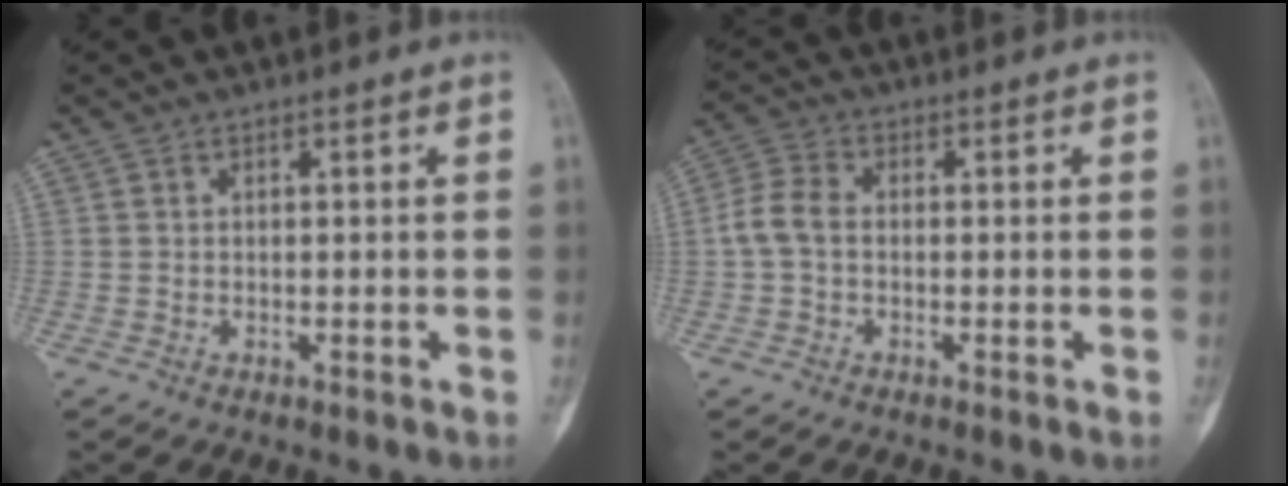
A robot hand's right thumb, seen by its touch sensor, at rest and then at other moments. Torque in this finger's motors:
{"motor_torque": [0.24, 0.24, 0.17, -0.17, 0.16]}